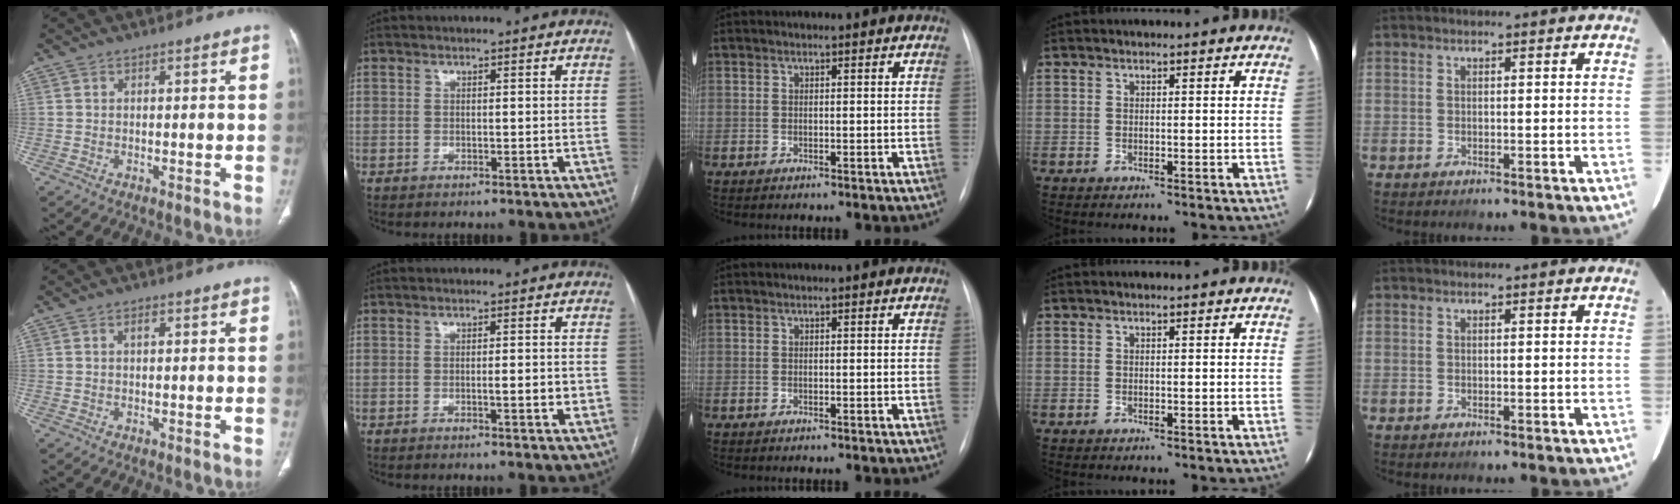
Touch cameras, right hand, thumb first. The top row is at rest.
{"thumb": {"total": 1.2, "force": [0.4, 0.6, 1.0], "torque": [-0.018, 0.005, 0.007]}, "index": {"total": 2.7, "force": [-0.3, 0.6, 2.6], "torque": [-0.040, -0.001, -0.004]}}